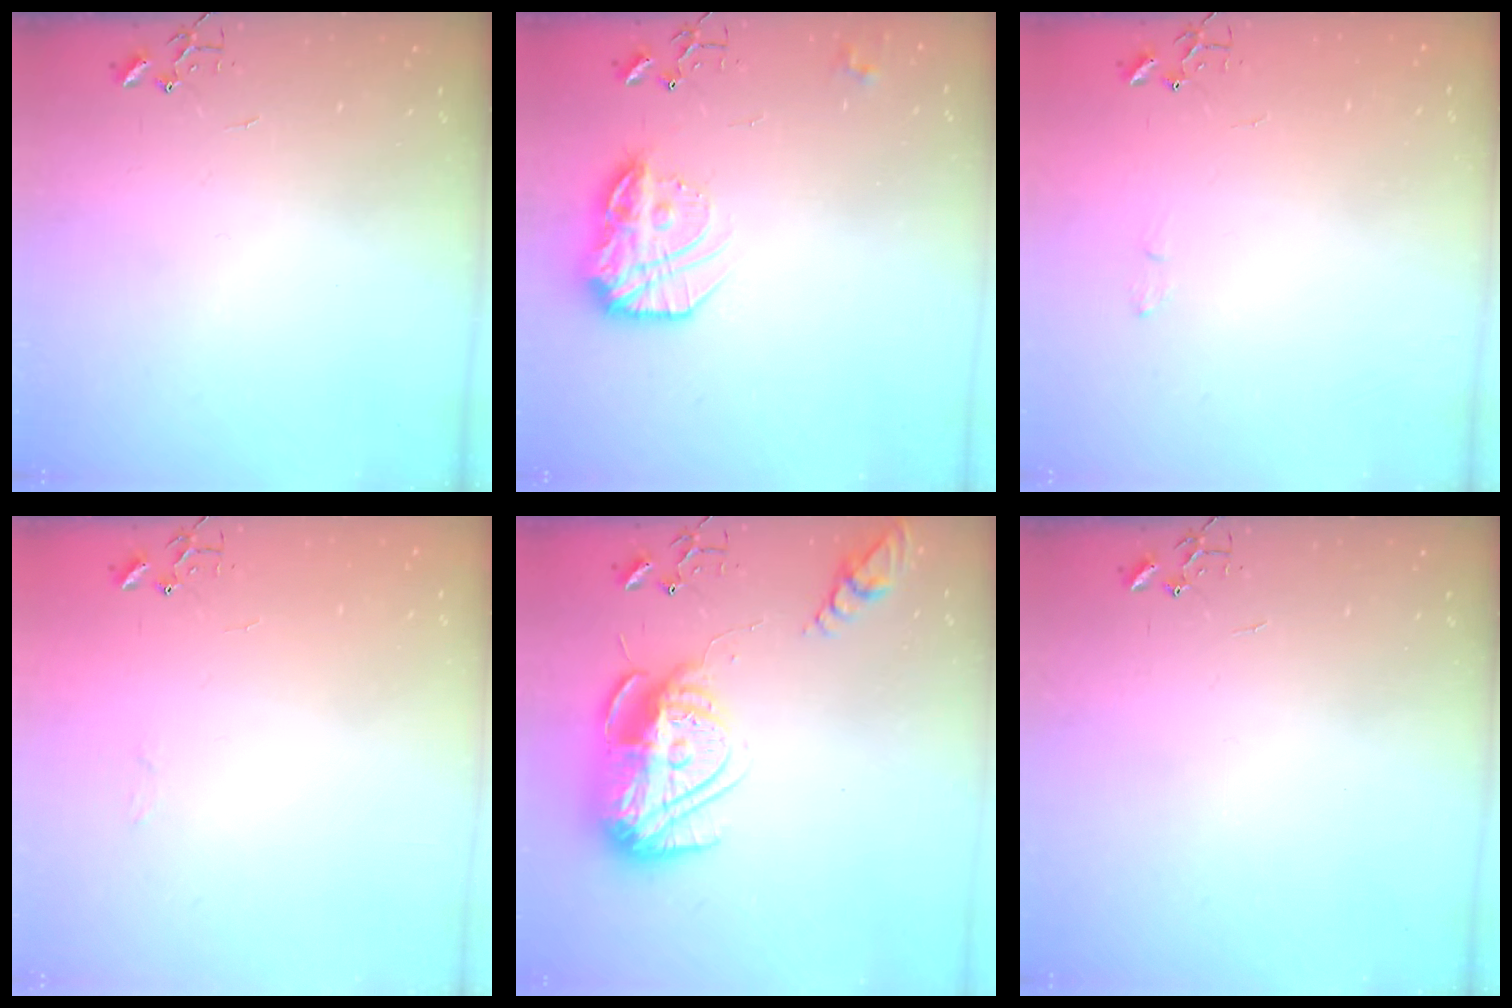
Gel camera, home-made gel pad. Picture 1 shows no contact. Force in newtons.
{"total": 17.5, "press": 17.5, "slide": 1.4}
{"total": 4.6, "press": 4.6, "slide": 0.7}
{"total": 3.0, "press": 3.0, "slide": 0.3}
{"total": 18.9, "press": 18.9, "slide": 1.6}
{"total": 0.0}